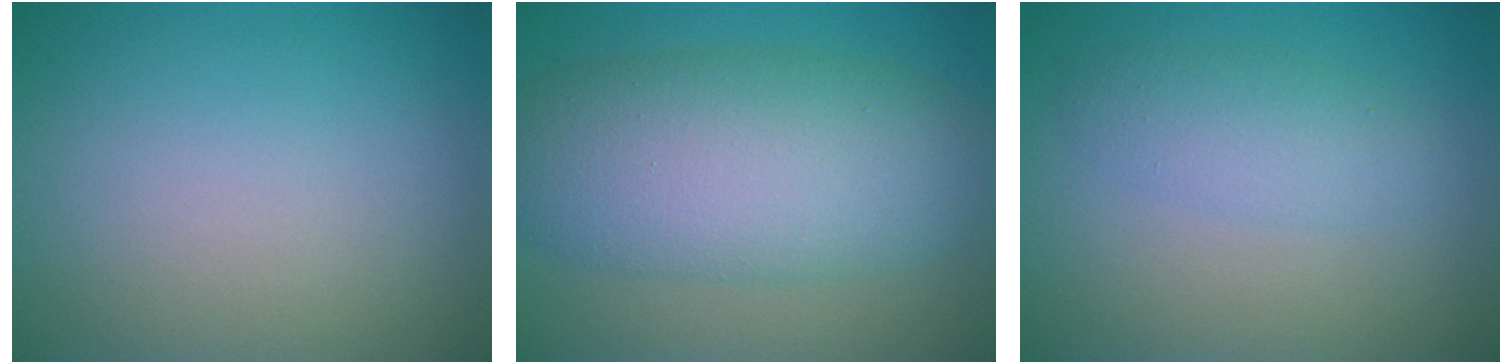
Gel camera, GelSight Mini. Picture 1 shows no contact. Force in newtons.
{"total": 9.6, "press": 9.6, "slide": 0.3}
{"total": 2.7, "press": 2.7, "slide": 0.0}